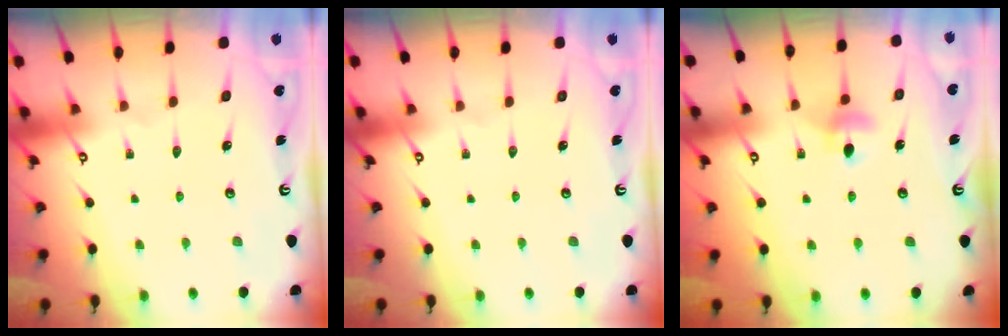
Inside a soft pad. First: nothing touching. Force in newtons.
{"total": 0.0}
{"total": 6.6, "press": 6.6, "slide": 1.0}